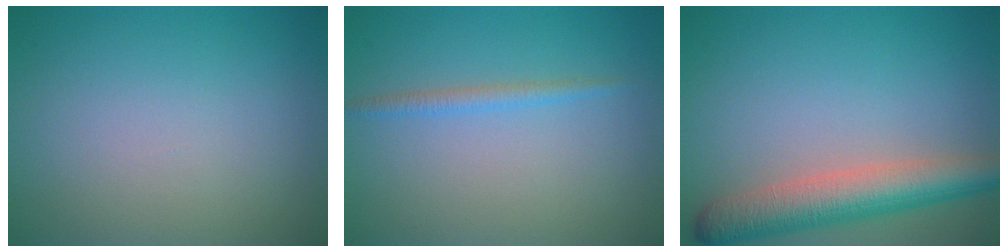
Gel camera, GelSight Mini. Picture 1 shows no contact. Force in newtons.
{"total": 1.3, "press": 1.3, "slide": 0.1}
{"total": 6.0, "press": 6.0, "slide": 0.3}